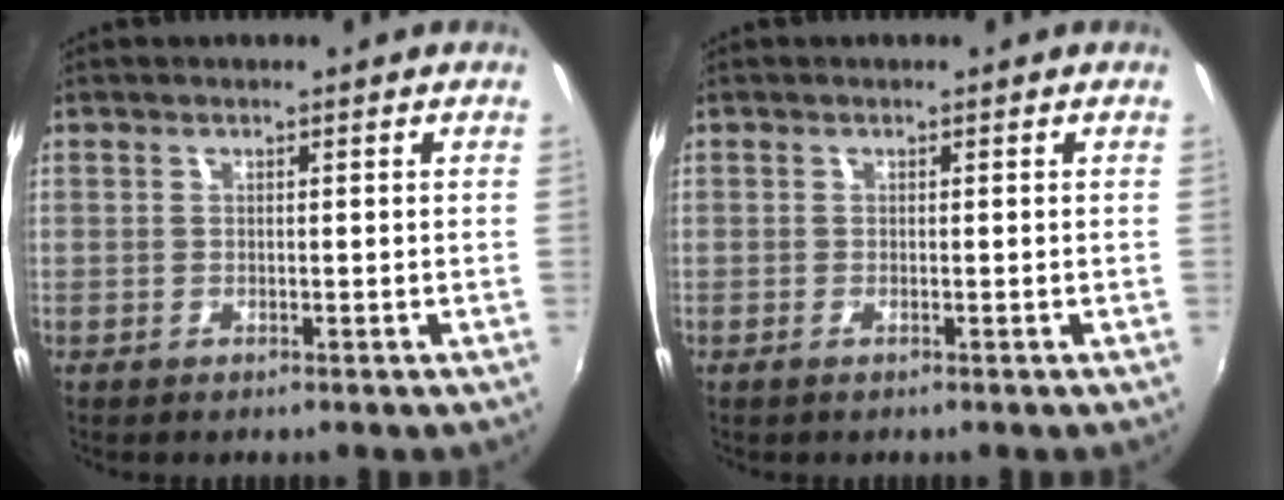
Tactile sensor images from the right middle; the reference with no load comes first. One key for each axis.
{"total": 0.6, "fx": -0.4, "fy": 0.0, "fz": 0.5, "tx": -0.008, "ty": -0.001, "tz": -0.009}